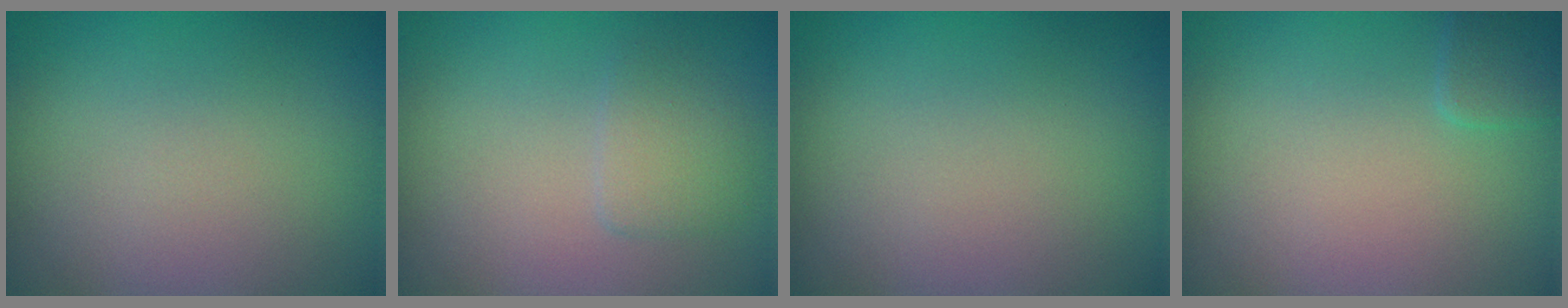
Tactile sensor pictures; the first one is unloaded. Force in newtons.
{"total": 1.6, "press": 1.6, "slide": 0.3}
{"total": 0.0}
{"total": 1.3, "press": 1.3, "slide": 0.1}